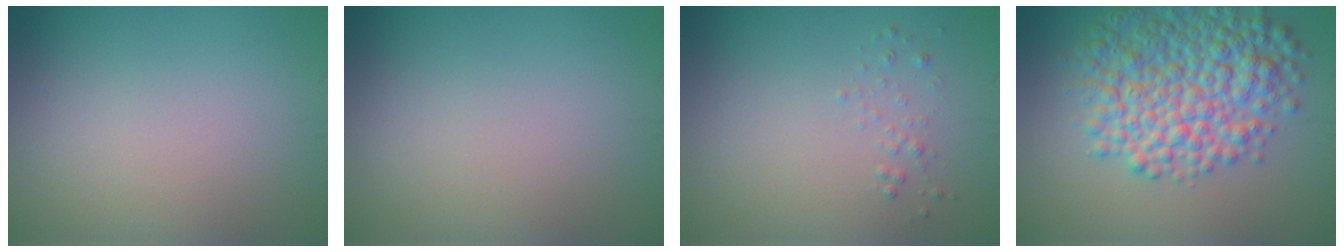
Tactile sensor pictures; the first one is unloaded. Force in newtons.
{"total": 0.0}
{"total": 0.7, "press": 0.7, "slide": 0.1}
{"total": 8.6, "press": 8.6, "slide": 0.0}